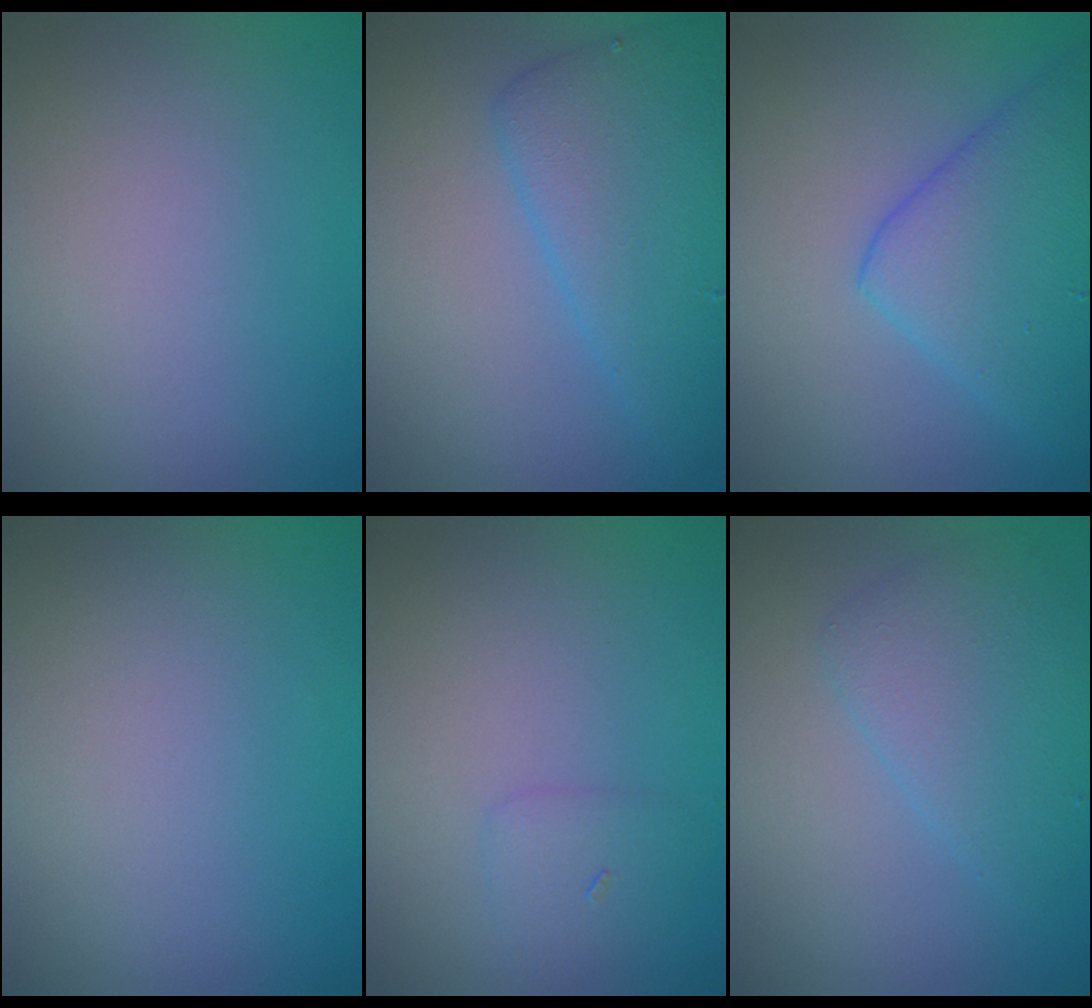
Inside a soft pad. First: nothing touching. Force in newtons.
{"total": 6.1, "press": 6.1, "slide": 0.4}
{"total": 6.6, "press": 6.6, "slide": 0.3}
{"total": 0.0}
{"total": 1.4, "press": 1.4, "slide": 0.1}
{"total": 3.9, "press": 3.9, "slide": 0.1}